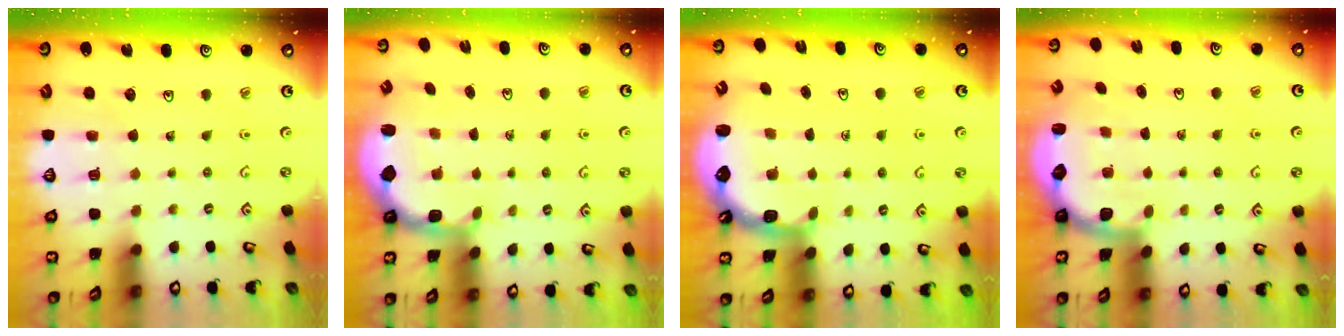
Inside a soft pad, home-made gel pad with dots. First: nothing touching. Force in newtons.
{"total": 2.2, "press": 1.5, "slide": 1.6}
{"total": 2.8, "press": 2.5, "slide": 1.2}
{"total": 2.5, "press": 2.2, "slide": 1.3}